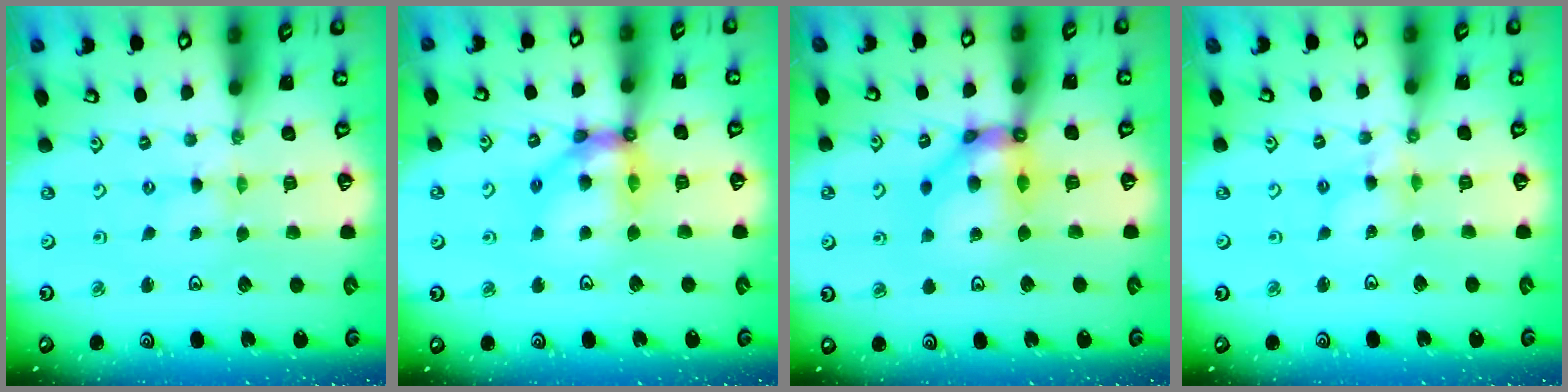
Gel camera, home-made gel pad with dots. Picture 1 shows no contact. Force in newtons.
{"total": 13.0, "press": 12.9, "slide": 2.1}
{"total": 11.2, "press": 11.2, "slide": 1.0}
{"total": 5.0, "press": 4.9, "slide": 0.3}